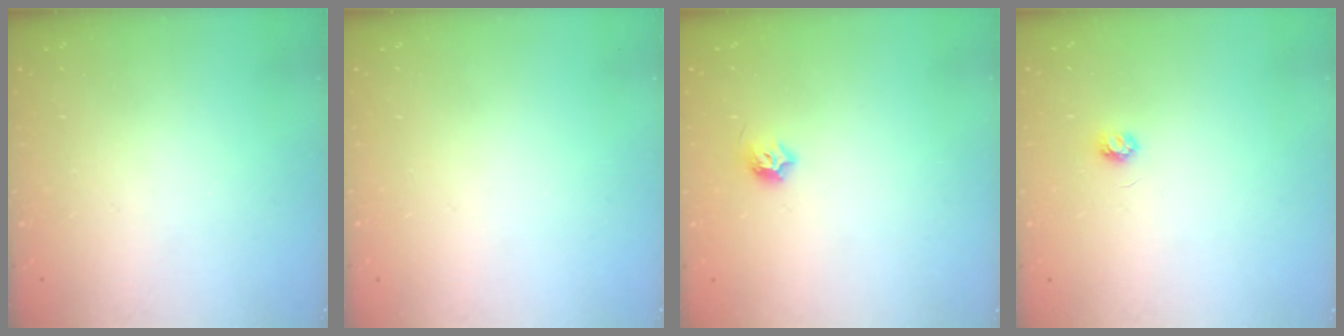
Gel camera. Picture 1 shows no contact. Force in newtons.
{"total": 0.0}
{"total": 5.9, "press": 5.8, "slide": 0.9}
{"total": 3.2, "press": 3.2, "slide": 0.3}